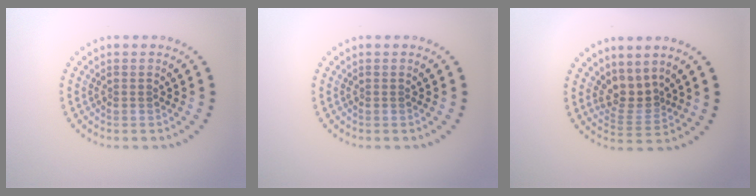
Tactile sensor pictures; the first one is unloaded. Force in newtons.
{"total": 0.0}
{"total": 2.7, "press": 2.0, "slide": 1.9}